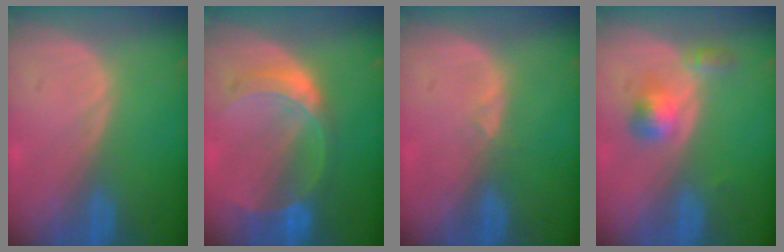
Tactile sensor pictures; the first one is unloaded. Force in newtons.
{"total": 7.6, "press": 6.6, "slide": 3.8}
{"total": 0.9, "press": 0.9, "slide": 0.3}
{"total": 3.9, "press": 3.7, "slide": 1.4}